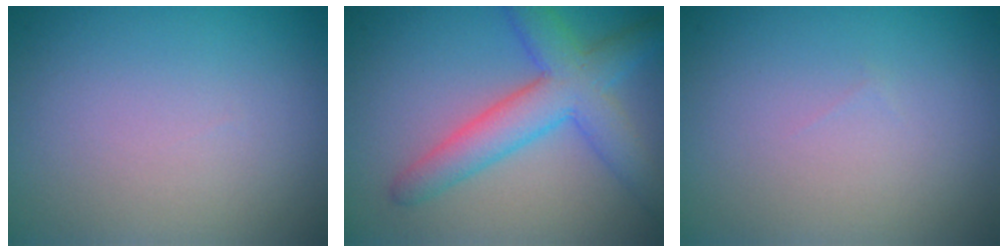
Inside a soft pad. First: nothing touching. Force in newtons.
{"total": 5.8, "press": 5.8, "slide": 0.2}
{"total": 0.0}